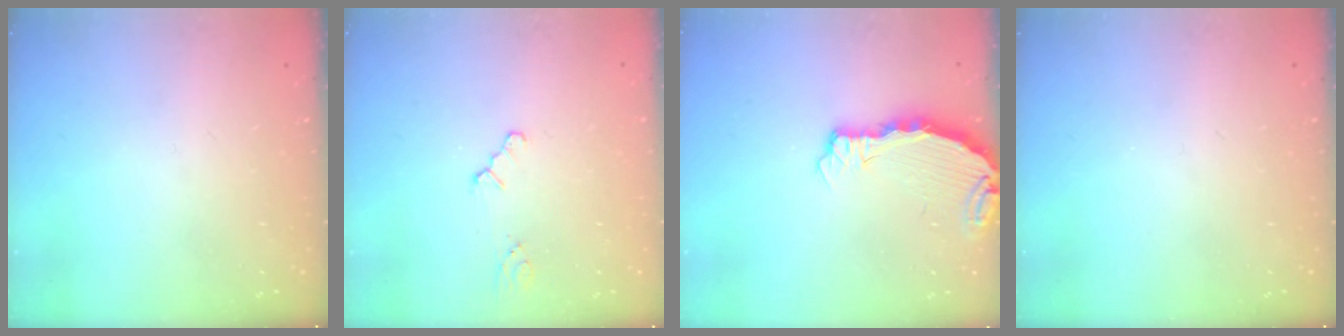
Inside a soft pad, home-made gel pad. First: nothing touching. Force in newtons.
{"total": 1.0, "press": 1.0, "slide": 0.3}
{"total": 4.1, "press": 4.1, "slide": 0.4}
{"total": 0.0}